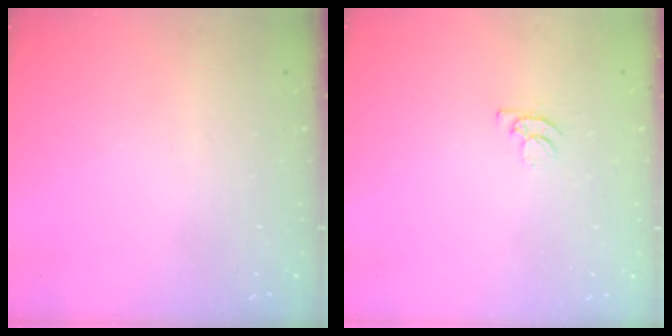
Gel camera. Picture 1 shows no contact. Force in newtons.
{"total": 4.3, "press": 4.2, "slide": 0.5}